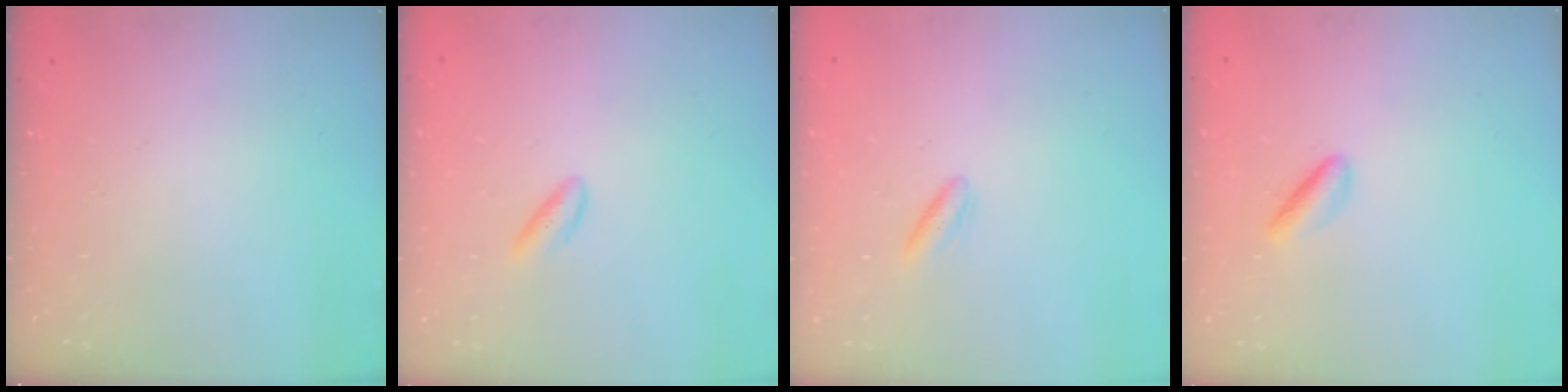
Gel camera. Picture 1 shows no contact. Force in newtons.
{"total": 2.8, "press": 2.5, "slide": 1.2}
{"total": 2.7, "press": 2.5, "slide": 1.2}
{"total": 2.5, "press": 2.5, "slide": 0.5}